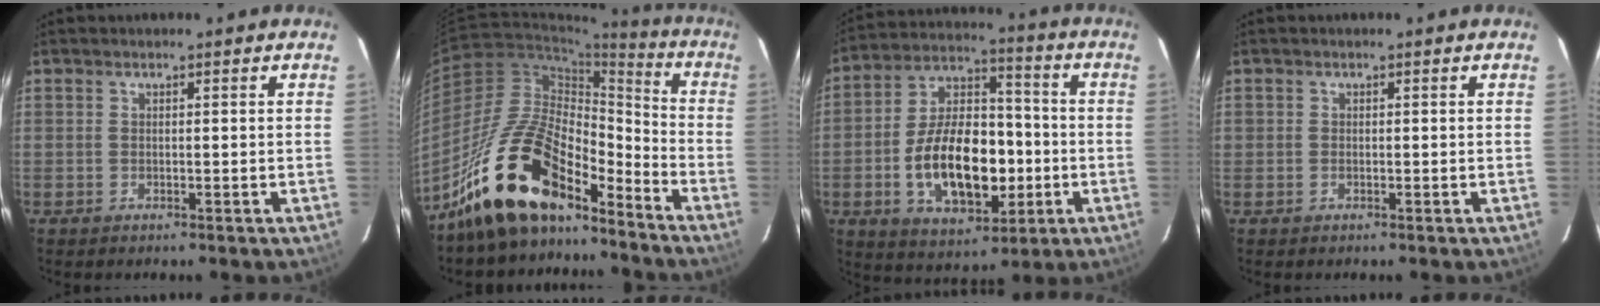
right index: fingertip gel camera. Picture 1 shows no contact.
{"total": 19.7, "force": [-15.1, 7.8, 10.1], "torque": [-0.190, 0.019, -0.271]}
{"total": 18.5, "force": [-4.0, 10.3, 14.8], "torque": [-0.283, 0.015, -0.054]}
{"total": 0.6, "force": [-0.2, 0.6, 0.2], "torque": [-0.002, -0.001, -0.004]}